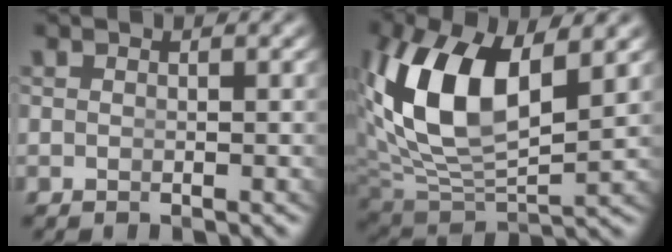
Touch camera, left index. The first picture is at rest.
{"total": 9.6, "force": [2.4, 5.0, 7.8], "torque": [-0.177, -0.014, 0.059]}